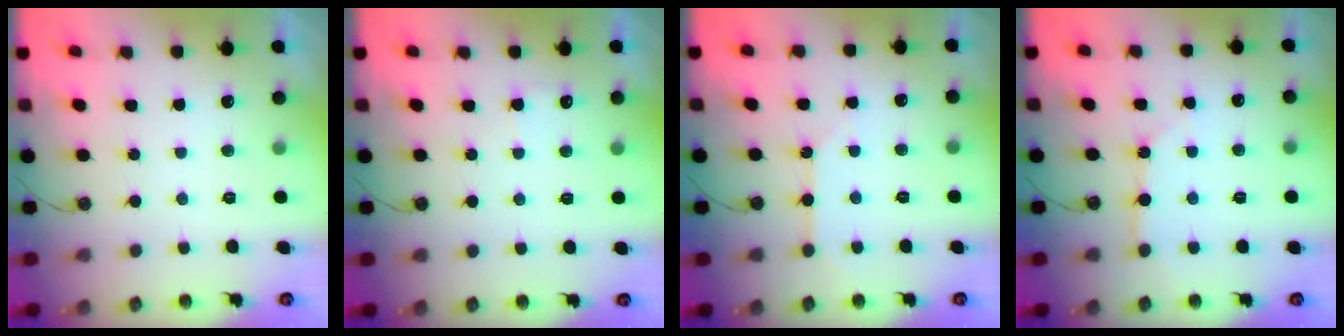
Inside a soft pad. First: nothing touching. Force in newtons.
{"total": 4.7, "press": 4.7, "slide": 0.6}
{"total": 2.1, "press": 2.1, "slide": 0.3}
{"total": 2.9, "press": 2.8, "slide": 0.4}